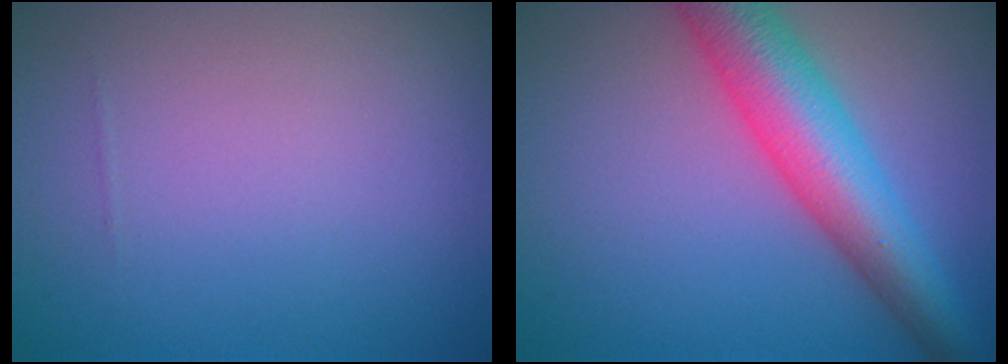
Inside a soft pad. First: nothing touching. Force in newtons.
{"total": 8.2, "press": 8.2, "slide": 0.1}